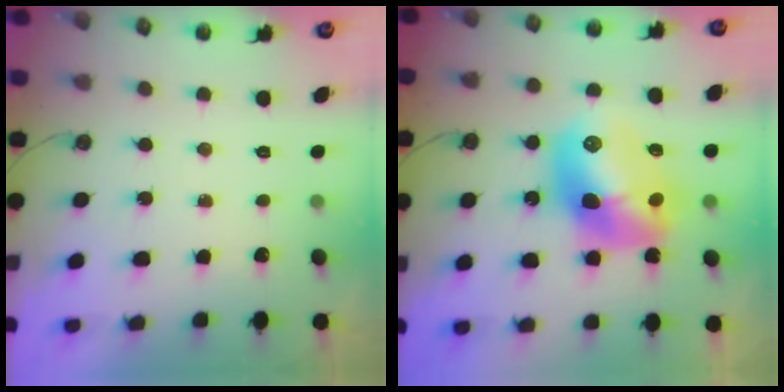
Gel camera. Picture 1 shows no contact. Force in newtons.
{"total": 15.7, "press": 15.6, "slide": 1.4}